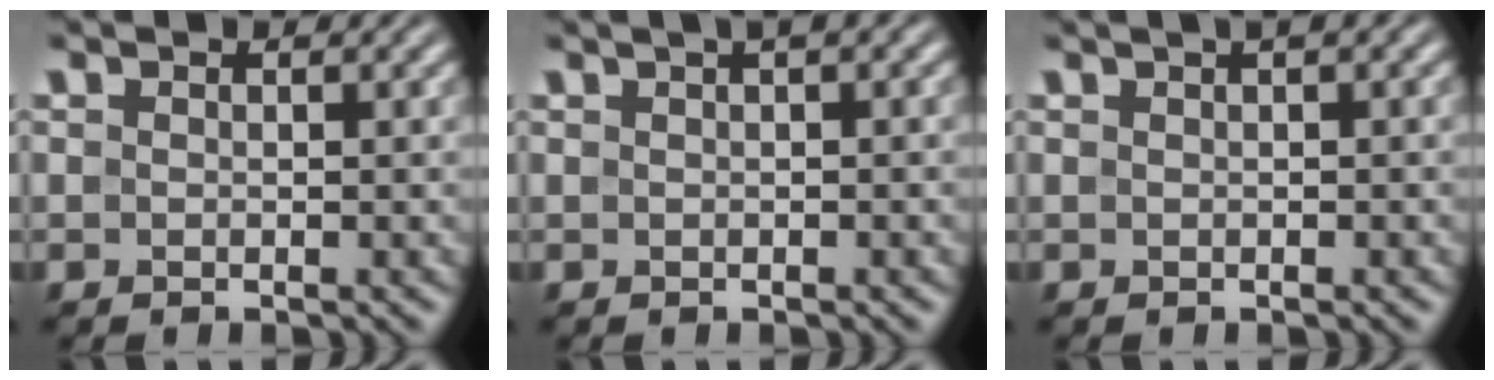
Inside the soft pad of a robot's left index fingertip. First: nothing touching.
{"total": 2.3, "force": [0.8, 0.6, 2.1], "torque": [-0.021, 0.011, 0.006]}
{"total": 1.7, "force": [0.6, 0.3, 1.6], "torque": [-0.019, 0.006, 0.006]}